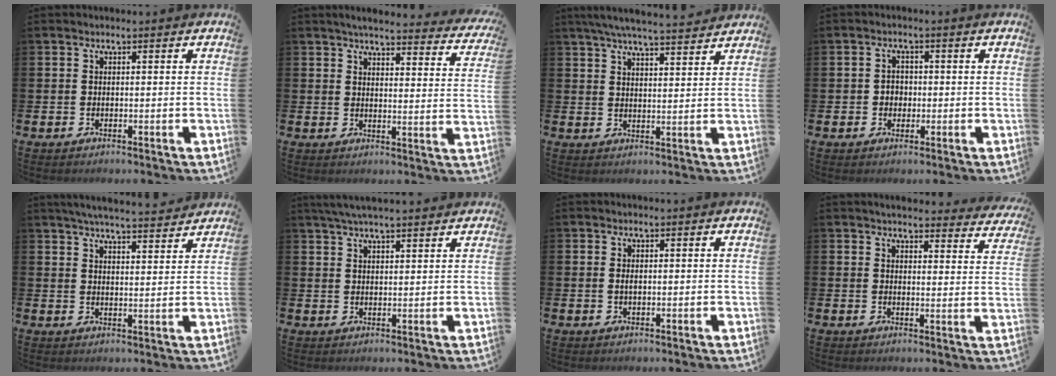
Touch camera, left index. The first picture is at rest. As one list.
[{"total": 4.4, "force": [4.1, 0.3, 1.4], "torque": [-0.030, -0.032, 0.067]}, {"total": 6.1, "force": [5.8, 0.2, 1.9], "torque": [-0.046, -0.027, 0.102]}, {"total": 2.1, "force": [-0.1, 1.9, 0.7], "torque": [-0.005, 0.003, -0.009]}, {"total": 5.3, "force": [5.2, 0.1, 1.0], "torque": [-0.028, -0.030, 0.091]}, {"total": 4.4, "force": [4.1, 0.3, 1.6], "torque": [-0.037, -0.008, 0.073]}, {"total": 0.6, "force": [0.1, 0.3, 0.6], "torque": [-0.006, 0.000, 0.001]}, {"total": 3.8, "force": [3.7, 0.4, 0.4], "torque": [-0.008, -0.029, 0.062]}]